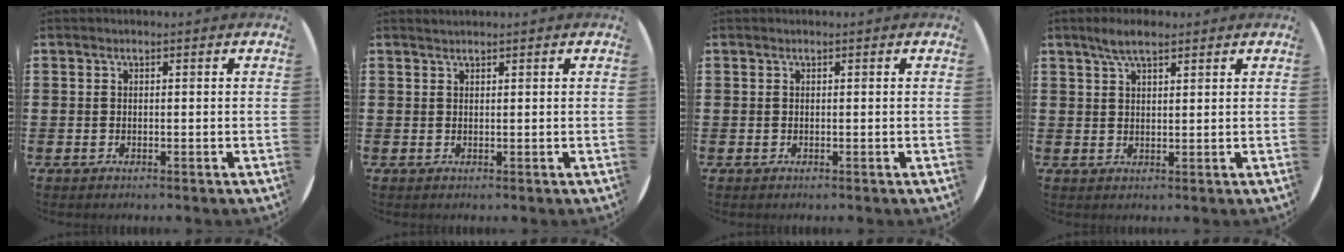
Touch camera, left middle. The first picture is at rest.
{"total": 0.5, "force": [0.5, -0.1, 0.0], "torque": [0.000, 0.000, 0.011]}
{"total": 0.0}
{"total": 3.5, "force": [2.6, 1.1, 2.1], "torque": [-0.038, 0.003, 0.045]}